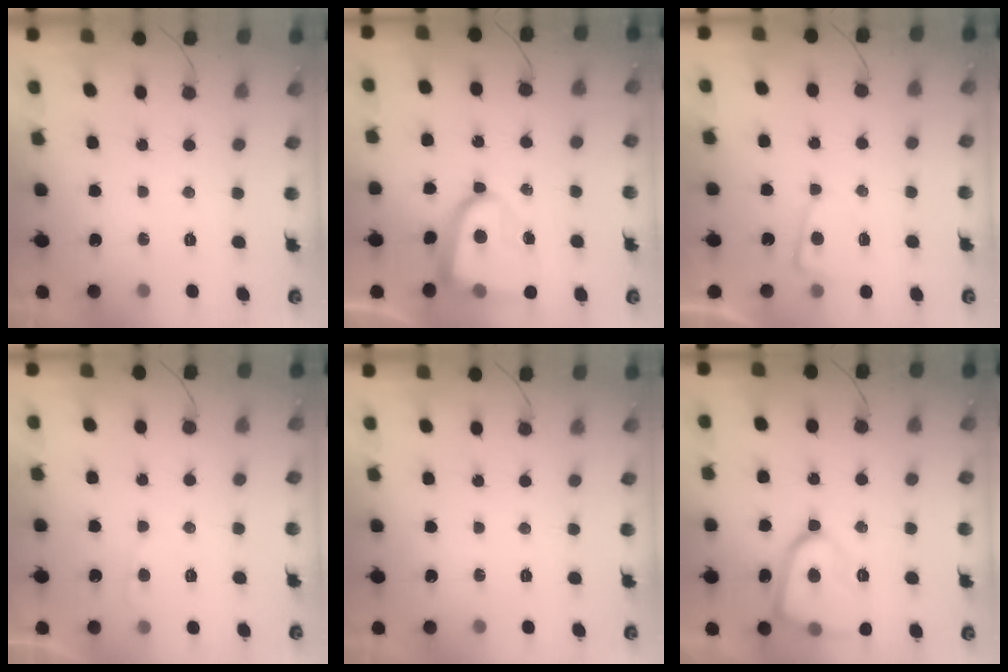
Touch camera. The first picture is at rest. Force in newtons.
{"total": 14.0, "press": 13.9, "slide": 1.5}
{"total": 3.6, "press": 3.6, "slide": 0.4}
{"total": 2.5, "press": 2.5, "slide": 0.4}
{"total": 0.0}
{"total": 15.8, "press": 15.7, "slide": 1.3}